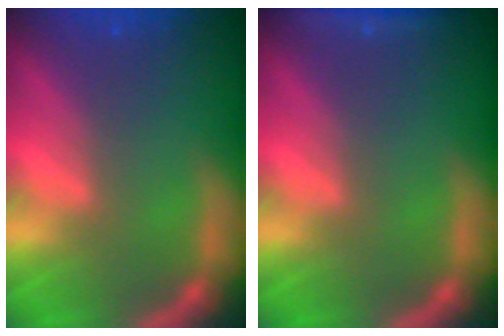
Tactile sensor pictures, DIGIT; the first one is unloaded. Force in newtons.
{"total": 1.9}